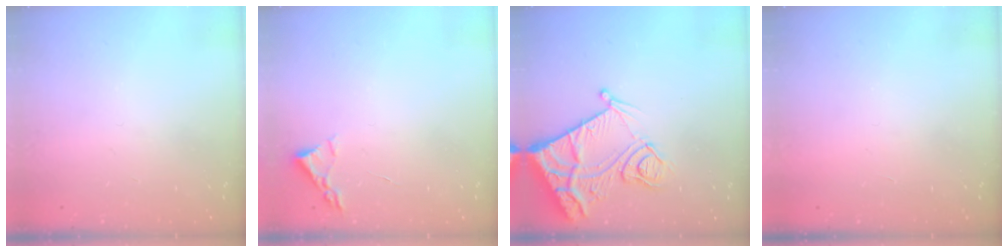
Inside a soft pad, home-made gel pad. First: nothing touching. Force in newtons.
{"total": 2.4, "press": 2.3, "slide": 0.3}
{"total": 13.7, "press": 13.7, "slide": 1.4}
{"total": 1.7, "press": 1.7, "slide": 0.1}